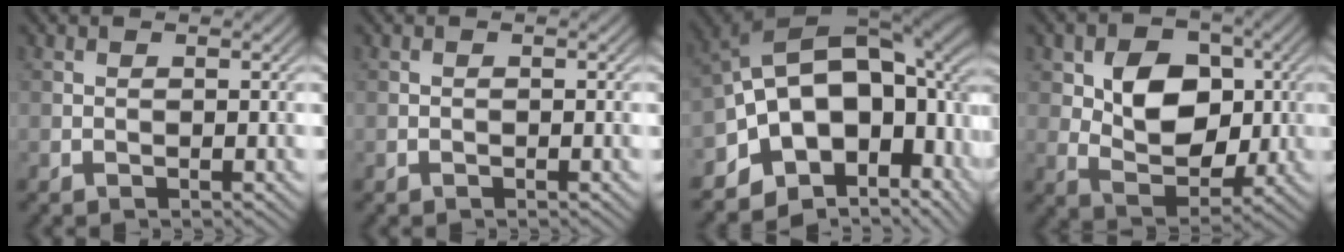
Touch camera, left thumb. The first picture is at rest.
{"total": 0.0}
{"total": 14.9, "force": [-2.6, 10.2, 10.6], "torque": [-0.174, -0.011, -0.042]}
{"total": 8.7, "force": [1.2, 6.1, 6.0], "torque": [-0.112, -0.003, 0.015]}